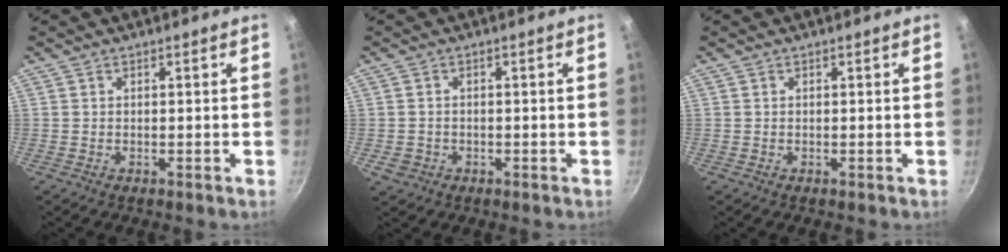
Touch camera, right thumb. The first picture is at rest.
{"total": 2.5, "force": [-0.9, 2.1, 1.0], "torque": [-0.015, 0.007, -0.008]}
{"total": 0.0}